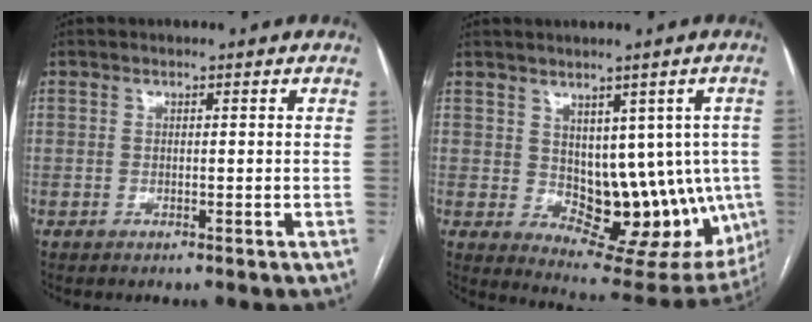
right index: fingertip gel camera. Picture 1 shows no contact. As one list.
[{"total": 13.2, "force": [-0.1, 8.1, 10.4], "torque": [-0.102, 0.006, 0.023]}]